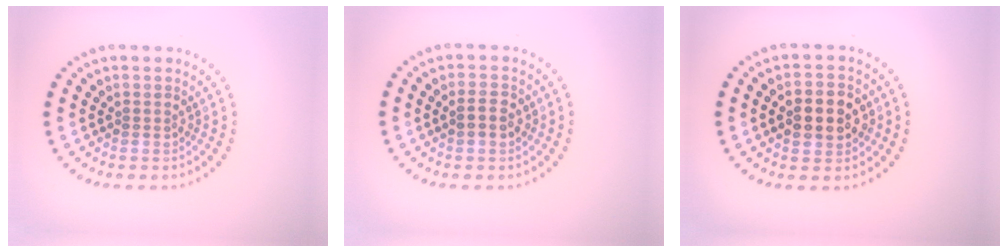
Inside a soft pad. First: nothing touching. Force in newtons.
{"total": 1.5, "press": 1.5, "slide": 0.1}
{"total": 4.5, "press": 4.5, "slide": 0.2}